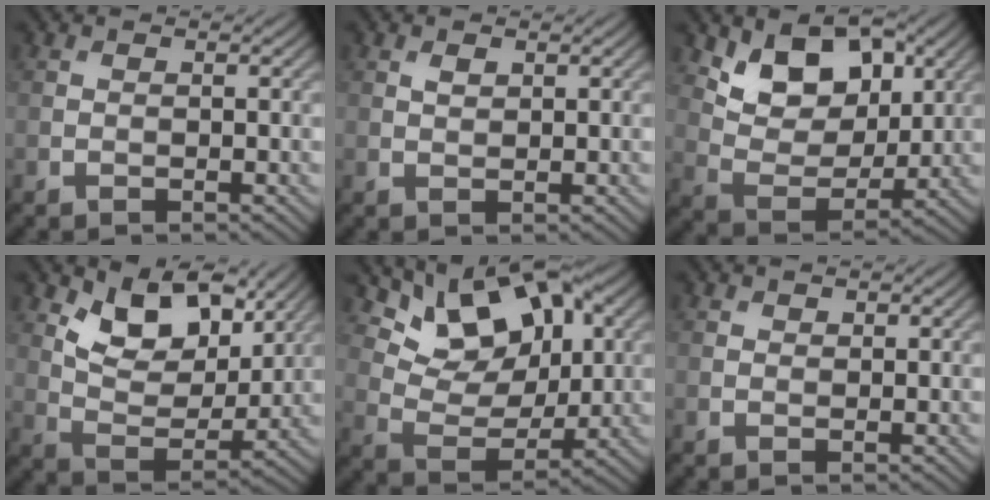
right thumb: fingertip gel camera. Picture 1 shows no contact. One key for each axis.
{"total": 1.2, "fx": 0.6, "fy": 0.7, "fz": 0.7, "tx": -0.013, "ty": -0.002, "tz": 0.013}
{"total": 9.8, "fx": 4.8, "fy": 6.1, "fz": 6.0, "tx": -0.113, "ty": -0.018, "tz": 0.081}
{"total": 9.6, "fx": 5.6, "fy": 5.2, "fz": 5.8, "tx": -0.114, "ty": -0.020, "tz": 0.100}
{"total": 11.6, "fx": 6.2, "fy": 6.6, "fz": 7.2, "tx": -0.134, "ty": -0.003, "tz": 0.102}
{"total": 0.8, "fx": 0.5, "fy": 0.5, "fz": 0.2, "tx": -0.001, "ty": -0.003, "tz": 0.009}